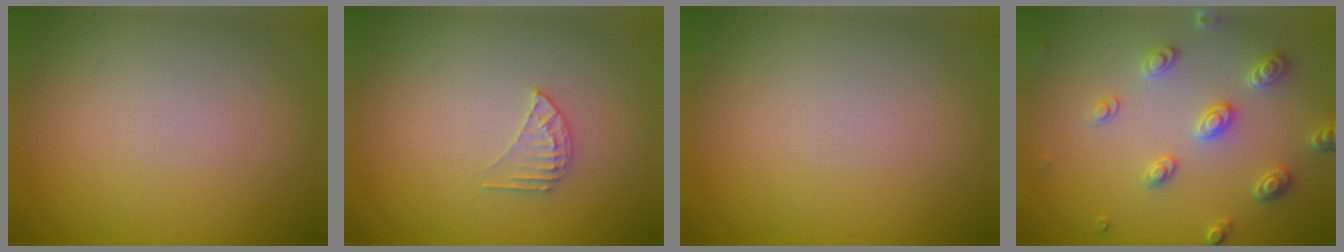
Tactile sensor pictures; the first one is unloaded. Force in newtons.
{"total": 1.5, "press": 1.5, "slide": 0.2}
{"total": 0.0}
{"total": 3.5, "press": 3.2, "slide": 1.3}